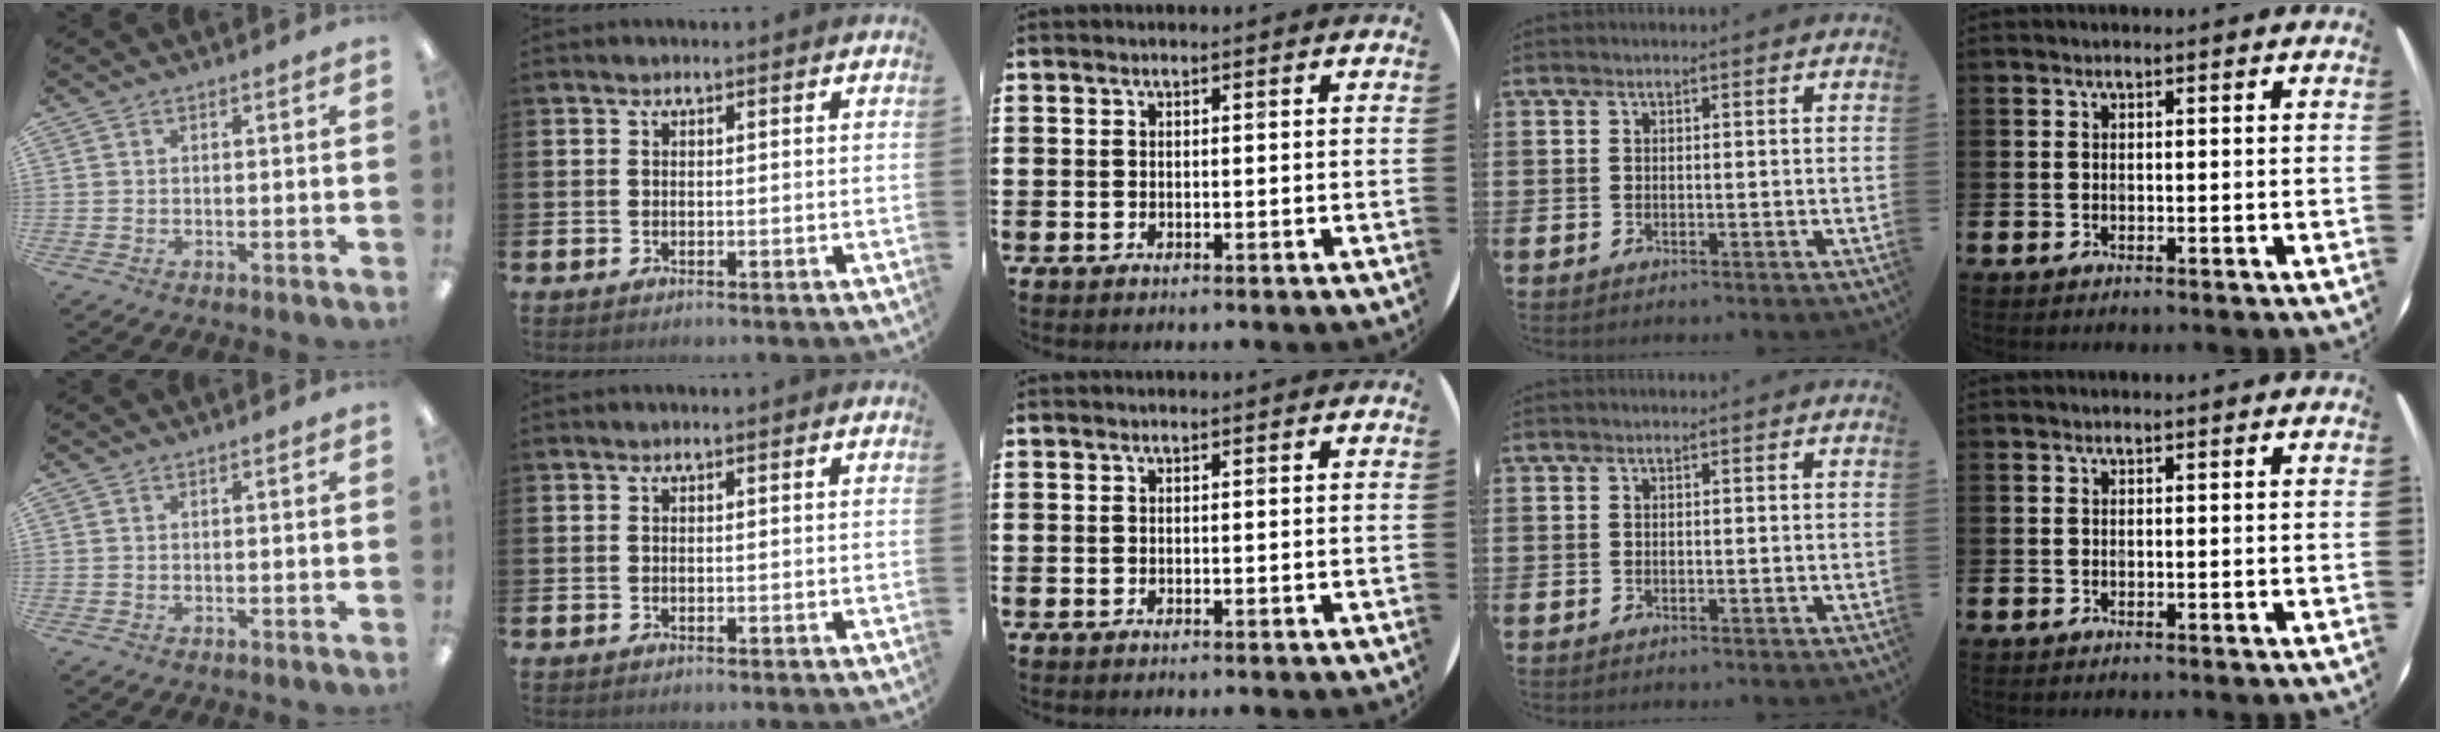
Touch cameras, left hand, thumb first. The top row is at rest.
{}